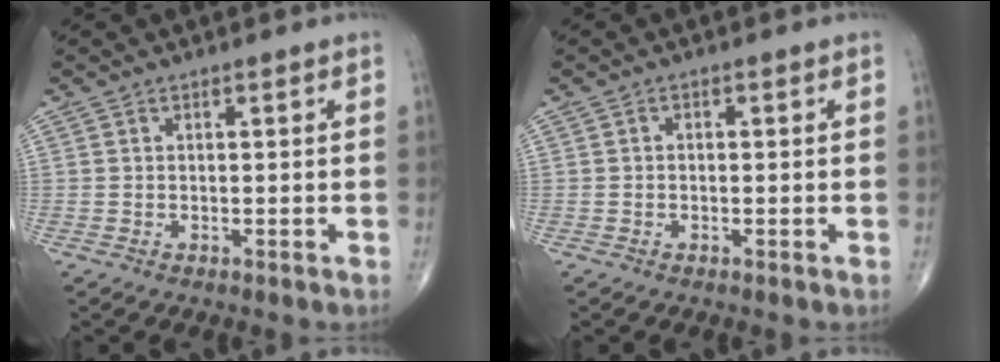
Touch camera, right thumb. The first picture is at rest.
{"total": 0.6, "force": [-0.1, 0.5, 0.3], "torque": [0.000, 0.003, -0.004]}